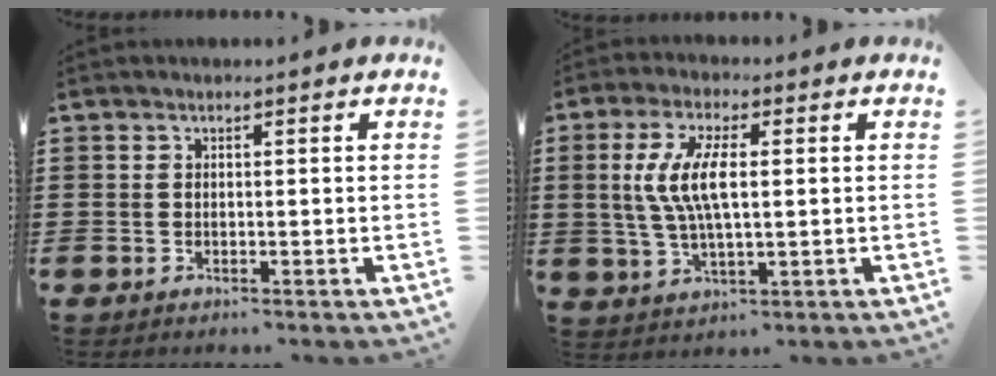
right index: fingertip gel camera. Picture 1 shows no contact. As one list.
[{"total": 8.1, "force": [0.8, 2.8, 7.6], "torque": [-0.172, 0.000, 0.006]}]